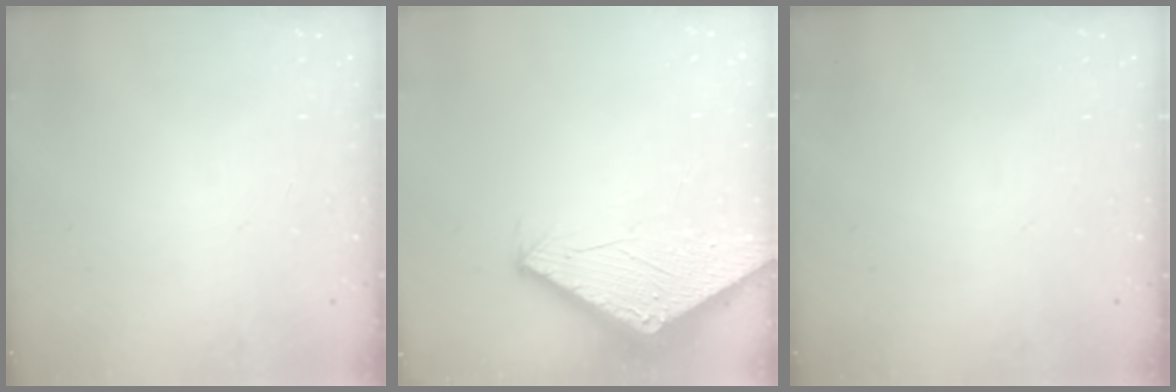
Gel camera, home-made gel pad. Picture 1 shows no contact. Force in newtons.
{"total": 2.8, "press": 2.8, "slide": 0.1}
{"total": 0.0}